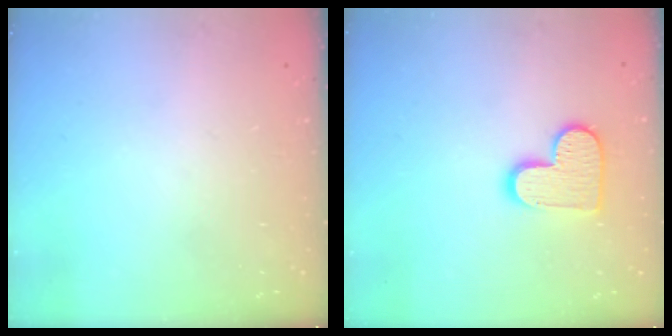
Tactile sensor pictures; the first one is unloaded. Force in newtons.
{"total": 11.7, "press": 11.6, "slide": 0.6}